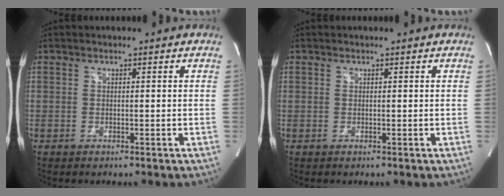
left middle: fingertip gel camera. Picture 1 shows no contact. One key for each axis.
{"total": 0.0}